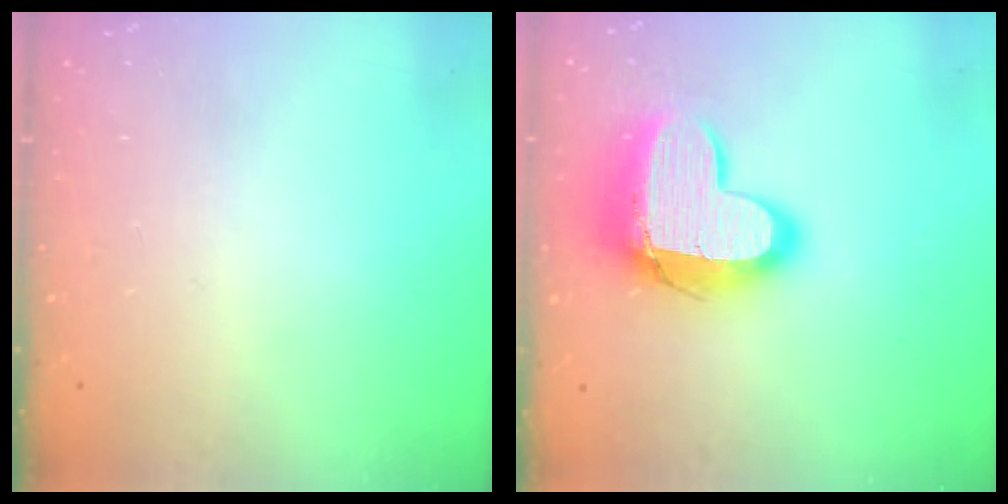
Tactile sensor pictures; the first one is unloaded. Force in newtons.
{"total": 15.4, "press": 15.4, "slide": 1.1}